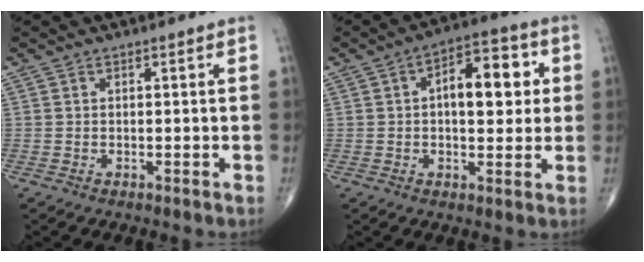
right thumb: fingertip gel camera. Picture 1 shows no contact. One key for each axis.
{"total": 11.7, "fx": 1.9, "fy": 6.0, "fz": 9.8, "tx": -0.111, "ty": 0.015, "tz": 0.022}